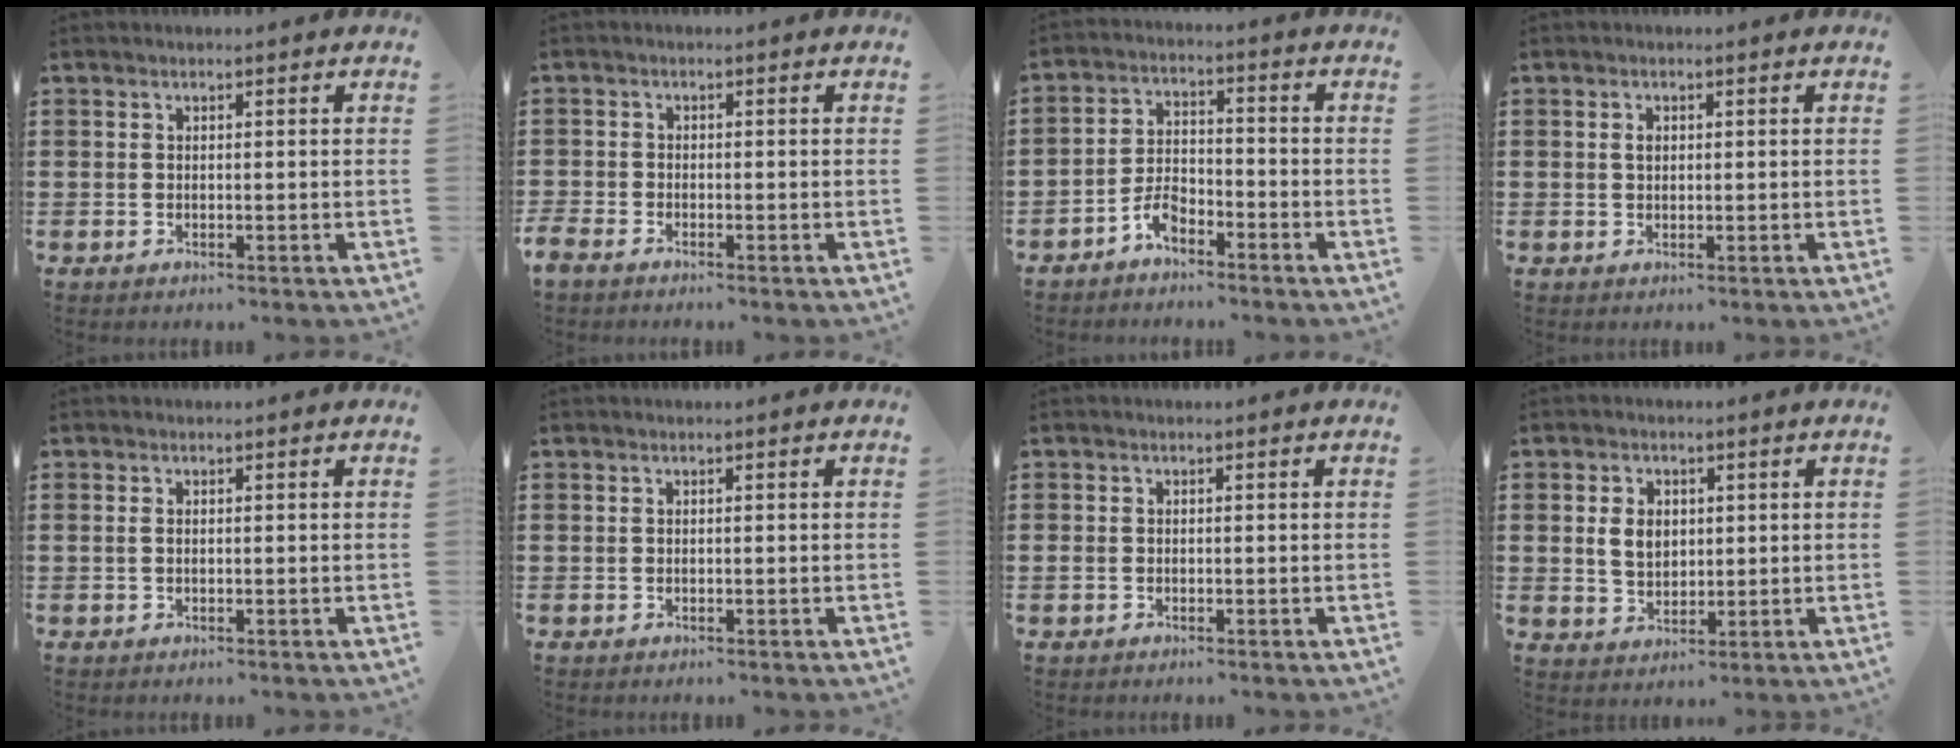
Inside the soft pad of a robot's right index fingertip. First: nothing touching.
{"total": 1.6, "force": [-1.6, 0.0, -0.1], "torque": [-0.002, 0.001, -0.032]}
{"total": 4.3, "force": [-3.5, 1.8, 1.8], "torque": [-0.048, 0.007, -0.071]}
{"total": 1.2, "force": [0.2, 0.8, 0.9], "torque": [-0.020, 0.005, 0.004]}
{"total": 0.6, "force": [0.0, 0.2, 0.5], "torque": [-0.011, 0.000, -0.001]}
{"total": 0.0}
{"total": 0.6, "force": [-0.4, 0.5, 0.2], "torque": [-0.003, 0.002, -0.009]}
{"total": 4.4, "force": [0.6, 3.2, 2.9], "torque": [-0.073, 0.009, 0.006]}